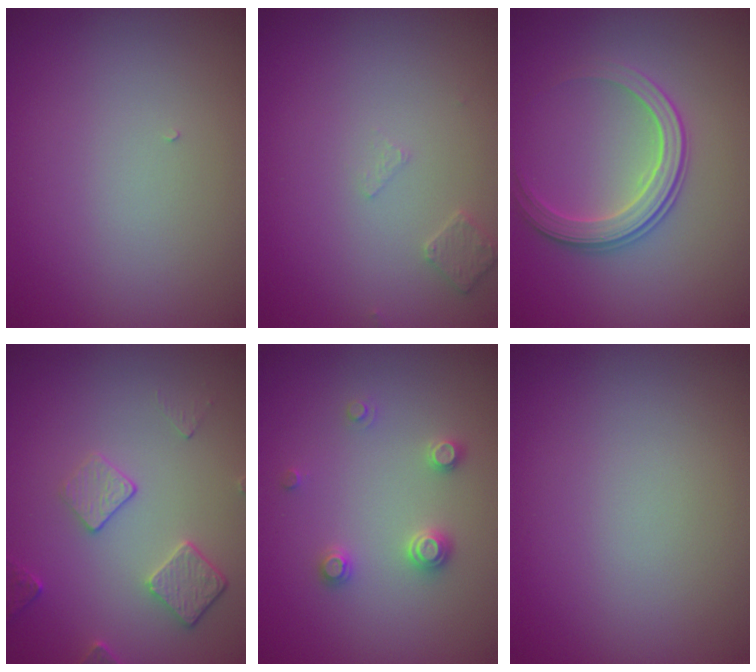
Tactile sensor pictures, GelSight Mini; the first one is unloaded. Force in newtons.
{"total": 1.2, "press": 1.1, "slide": 0.3}
{"total": 2.9, "press": 2.8, "slide": 0.6}
{"total": 2.7, "press": 2.0, "slide": 1.7}
{"total": 2.0, "press": 2.0, "slide": 0.2}
{"total": 0.0}